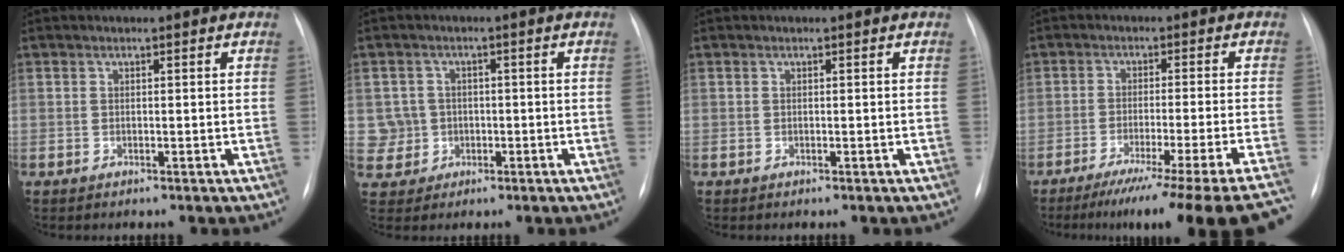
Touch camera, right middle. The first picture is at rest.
{"total": 4.9, "force": [-0.3, 4.9, -0.2], "torque": [0.012, 0.014, -0.001]}
{"total": 0.0}
{"total": 20.2, "force": [-16.9, -3.1, 10.7], "torque": [-0.087, -0.055, -0.235]}